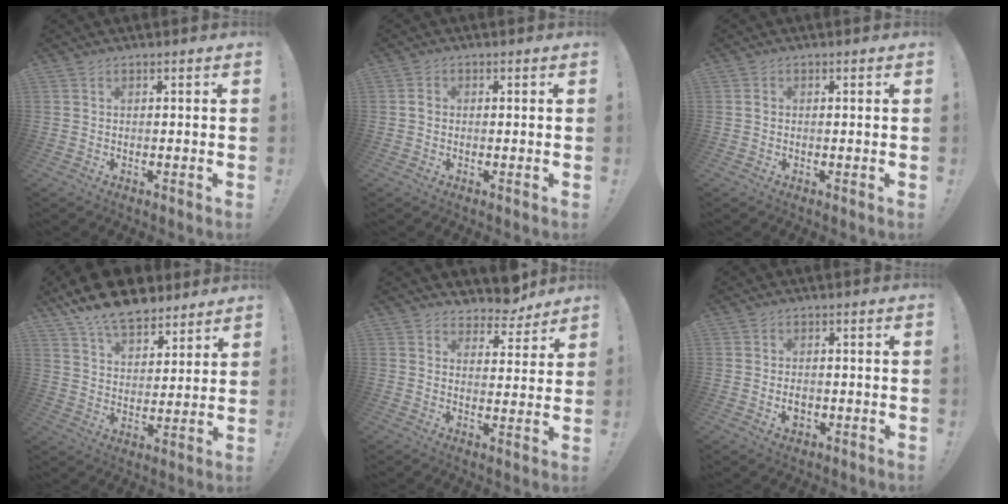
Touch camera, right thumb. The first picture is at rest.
{"total": 1.7, "force": [0.1, 1.3, 1.0], "torque": [-0.011, 0.002, 0.000]}
{"total": 0.8, "force": [0.1, 0.6, 0.5], "torque": [-0.002, 0.001, -0.001]}
{"total": 13.6, "force": [10.6, 6.6, 5.3], "torque": [-0.093, -0.073, 0.198]}
{"total": 6.9, "force": [6.3, 2.5, 1.3], "torque": [-0.006, -0.060, 0.111]}
{"total": 3.0, "force": [-0.6, 2.2, 1.9], "torque": [-0.016, -0.003, -0.011]}